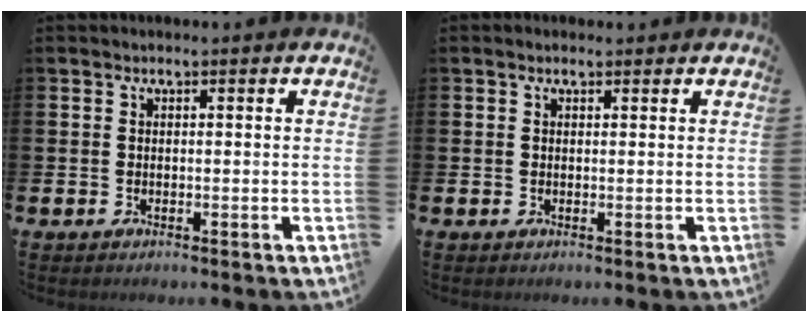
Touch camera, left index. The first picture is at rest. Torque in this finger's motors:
{"motor_torque": [1.05, -1.09, -0.04, 0.01]}